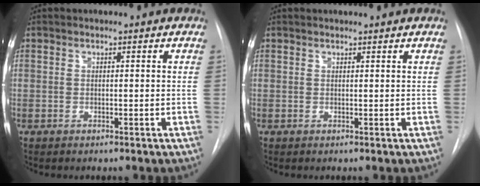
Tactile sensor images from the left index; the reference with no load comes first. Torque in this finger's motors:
{"motor_torque": [0.05, -0.03, -0.19, 0.00]}